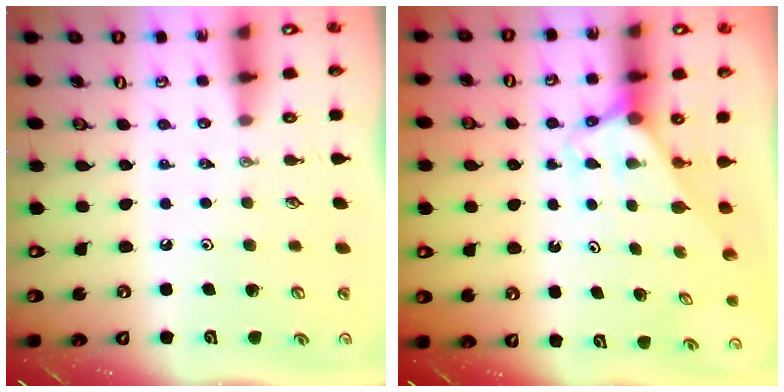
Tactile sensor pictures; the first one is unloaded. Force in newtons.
{"total": 2.6, "press": 2.6, "slide": 0.2}